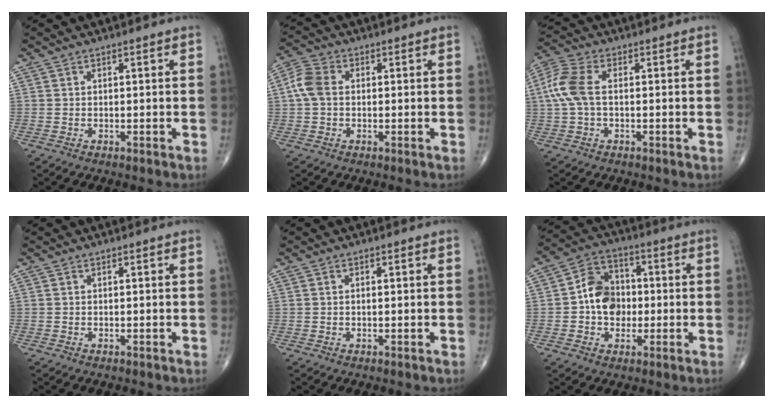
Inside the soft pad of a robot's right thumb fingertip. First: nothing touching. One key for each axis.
{"total": 5.5, "fx": 0.3, "fy": 3.8, "fz": 3.9, "tx": -0.092, "ty": 0.016, "tz": -0.001}
{"total": 7.9, "fx": 0.4, "fy": 4.4, "fz": 6.6, "tx": -0.173, "ty": 0.023, "tz": 0.006}
{"total": 0.0}
{"total": 0.7, "fx": 0.2, "fy": 0.2, "fz": 0.6, "tx": -0.017, "ty": 0.005, "tz": 0.005}
{"total": 9.7, "fx": -0.6, "fy": 7.6, "fz": 6.0, "tx": -0.070, "ty": 0.024, "tz": -0.018}